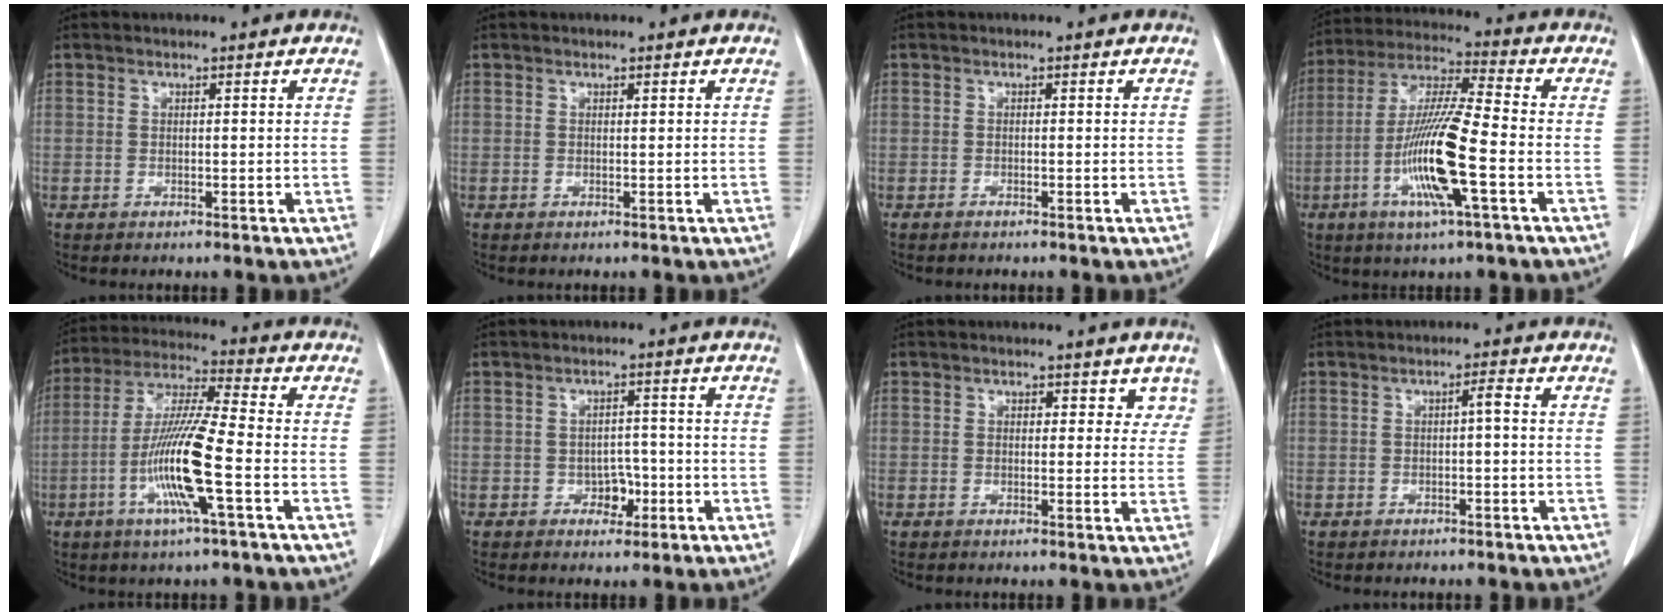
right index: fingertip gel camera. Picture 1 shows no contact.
{"total": 0.0}
{"total": 0.5, "force": [-0.5, 0.0, 0.2], "torque": [-0.010, -0.001, -0.008]}
{"total": 14.3, "force": [-4.2, 0.6, 13.7], "torque": [-0.277, -0.011, -0.084]}
{"total": 13.1, "force": [-3.7, 0.1, 12.5], "torque": [-0.254, -0.009, -0.078]}
{"total": 3.1, "force": [-1.2, 2.2, 1.8], "torque": [-0.019, 0.006, -0.013]}
{"total": 3.2, "force": [2.1, 2.0, 1.2], "torque": [0.012, -0.001, 0.021]}
{"total": 1.5, "force": [-0.1, 0.1, 1.4], "torque": [-0.023, 0.004, 0.000]}